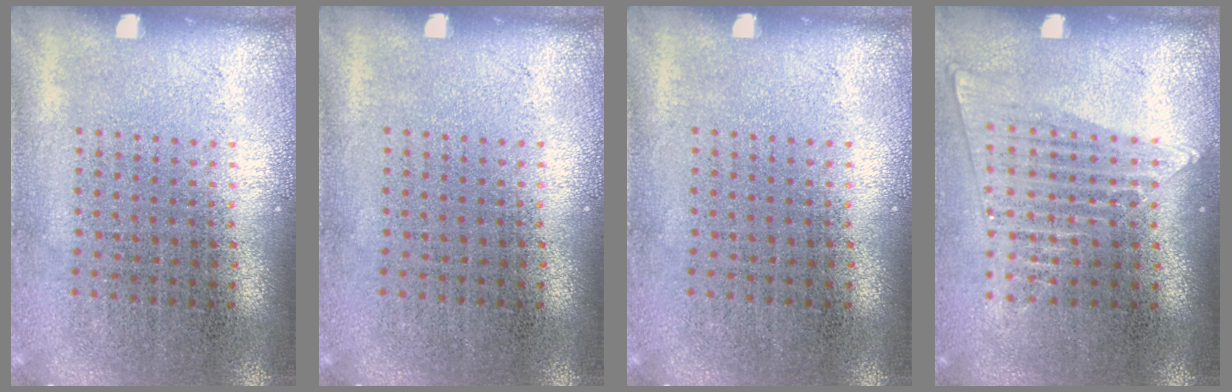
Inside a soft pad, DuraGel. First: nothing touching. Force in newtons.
{"total": 0.0}
{"total": 0.0}
{"total": 1.4, "press": 1.2, "slide": 0.5}